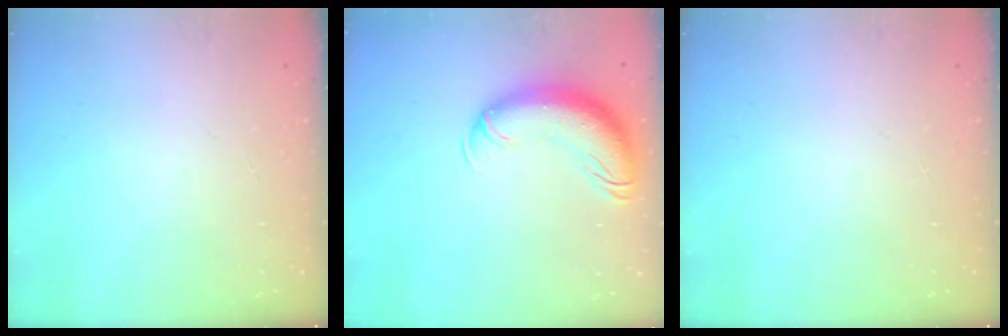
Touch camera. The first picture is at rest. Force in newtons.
{"total": 14.6, "press": 14.3, "slide": 3.2}
{"total": 0.0}